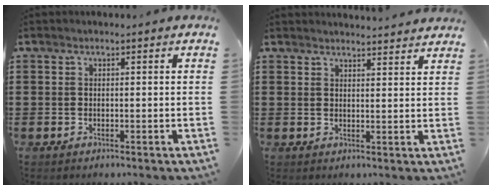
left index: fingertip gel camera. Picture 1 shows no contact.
{"total": 2.4, "force": [2.3, -0.3, -0.1], "torque": [-0.005, -0.008, 0.045]}